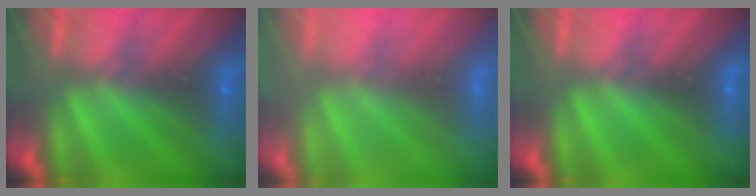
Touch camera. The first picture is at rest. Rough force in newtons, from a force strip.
{"total": 2.7}
{"total": 0.0}